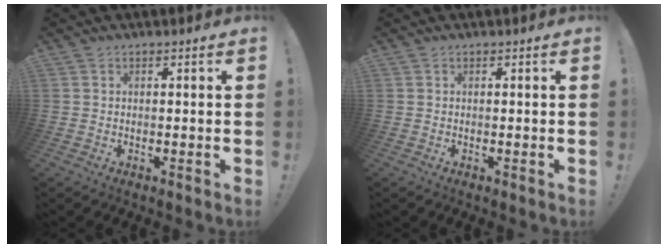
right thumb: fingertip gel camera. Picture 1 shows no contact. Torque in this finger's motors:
{"motor_torque": [0.09, -0.03, 0.10, -0.07, 0.00]}